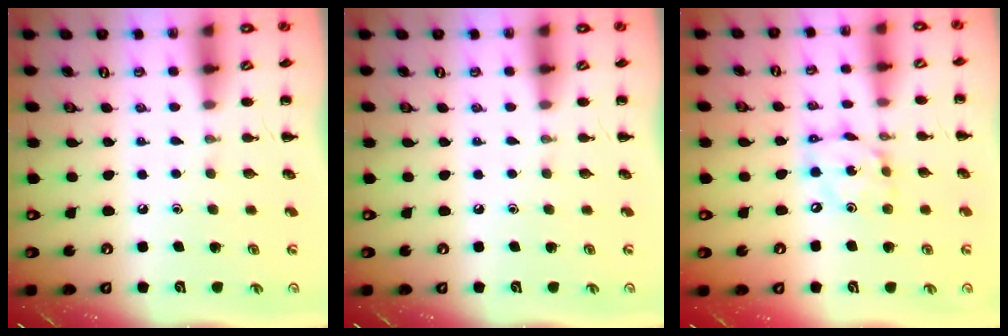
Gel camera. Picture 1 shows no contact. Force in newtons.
{"total": 0.0}
{"total": 7.5, "press": 7.4, "slide": 1.5}